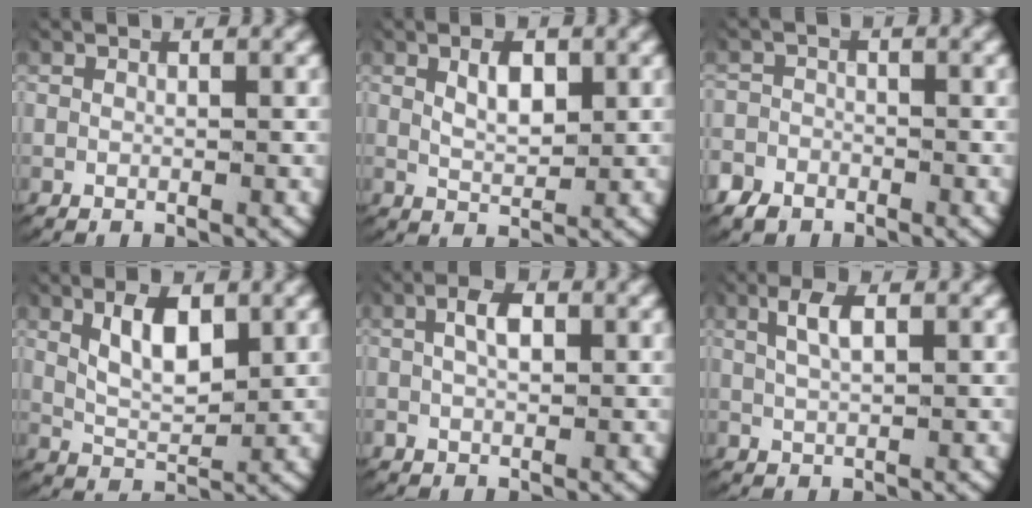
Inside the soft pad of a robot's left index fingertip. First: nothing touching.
{"total": 2.8, "force": [0.8, 1.5, 2.3], "torque": [-0.039, -0.008, 0.021]}
{"total": 3.1, "force": [-2.0, 2.4, 0.4], "torque": [-0.019, -0.014, -0.035]}
{"total": 4.4, "force": [1.4, 2.3, 3.5], "torque": [-0.068, -0.016, 0.034]}
{"total": 2.7, "force": [0.4, 1.5, 2.2], "torque": [-0.035, 0.002, 0.007]}
{"total": 2.5, "force": [1.0, 0.8, 2.1], "torque": [-0.039, 0.004, 0.021]}